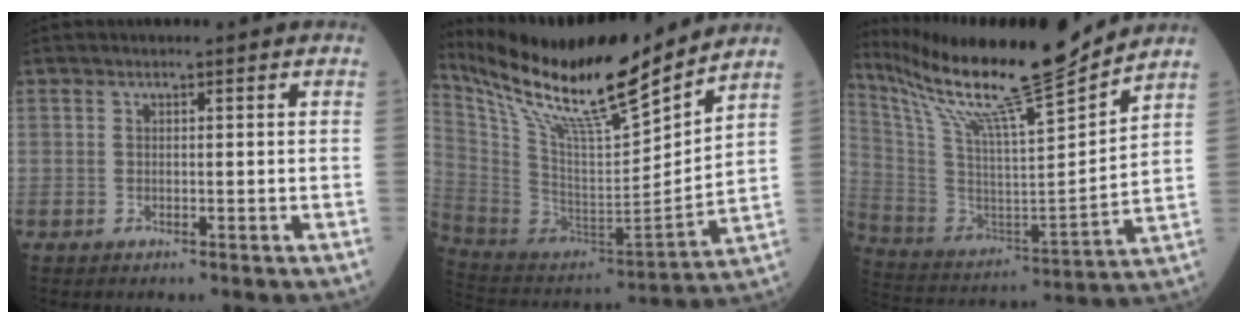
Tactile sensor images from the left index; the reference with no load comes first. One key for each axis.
{"total": 23.8, "fx": 19.8, "fy": 1.5, "fz": 13.1, "tx": -0.237, "ty": -0.018, "tz": 0.352}
{"total": 21.2, "fx": 18.3, "fy": -1.0, "fz": 10.7, "tx": -0.202, "ty": -0.033, "tz": 0.317}